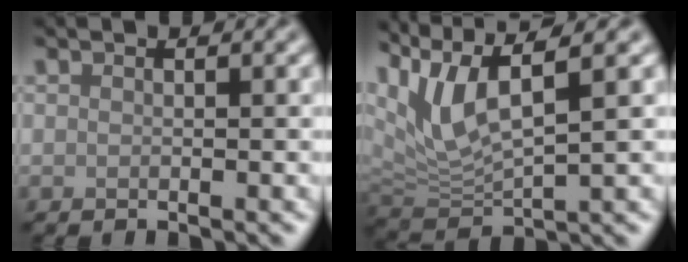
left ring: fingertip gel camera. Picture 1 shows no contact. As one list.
[{"total": 7.4, "force": [2.4, 2.7, 6.5], "torque": [-0.152, 0.004, 0.044]}]